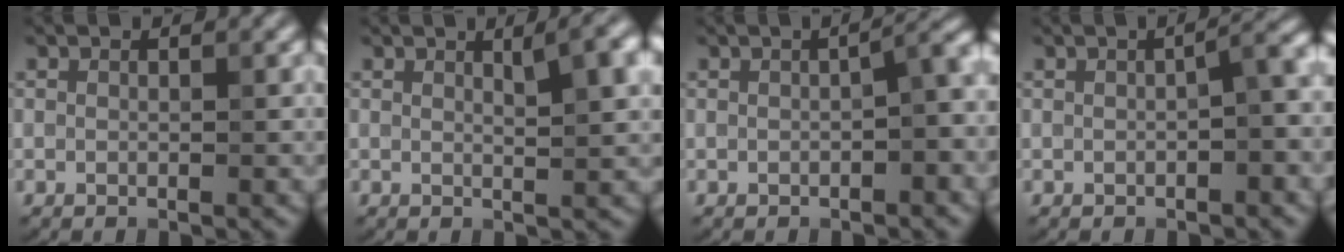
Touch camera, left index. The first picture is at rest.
{"total": 4.1, "force": [1.9, 1.2, 3.5], "torque": [-0.040, 0.006, 0.026]}
{"total": 3.6, "force": [-0.4, 1.1, 3.4], "torque": [-0.040, 0.013, -0.007]}
{"total": 3.1, "force": [-0.3, 0.8, 3.0], "torque": [-0.041, 0.014, -0.007]}